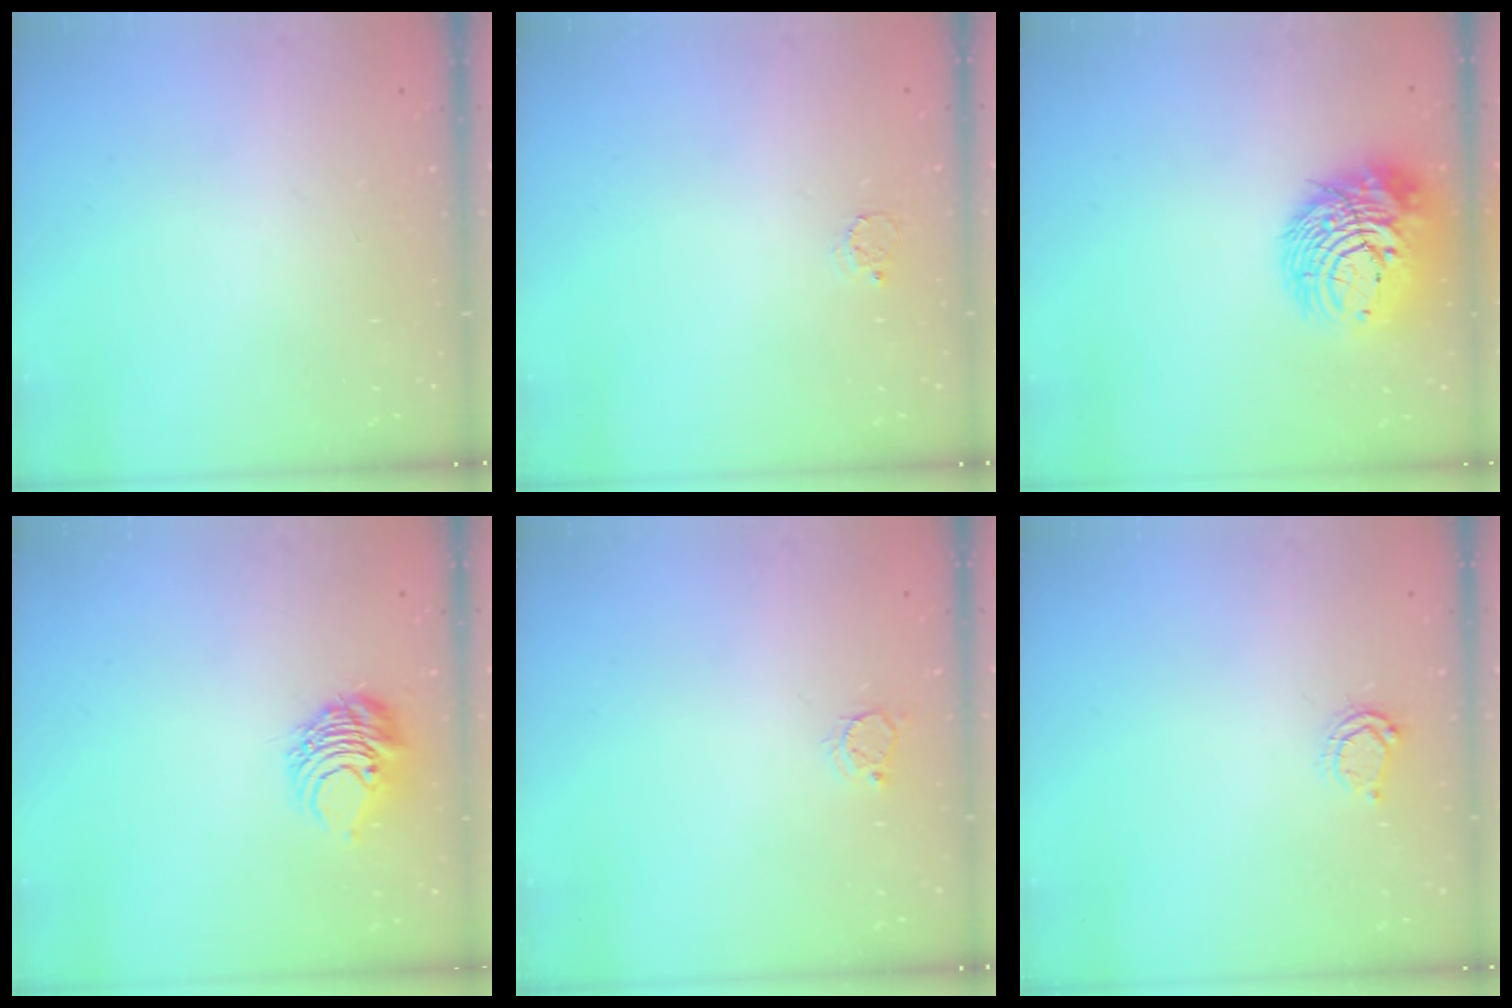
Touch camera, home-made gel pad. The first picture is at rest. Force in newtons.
{"total": 2.3, "press": 2.3, "slide": 0.2}
{"total": 14.9, "press": 14.8, "slide": 1.7}
{"total": 8.2, "press": 8.2, "slide": 0.8}
{"total": 3.2, "press": 3.2, "slide": 0.4}
{"total": 4.7, "press": 4.7, "slide": 0.6}